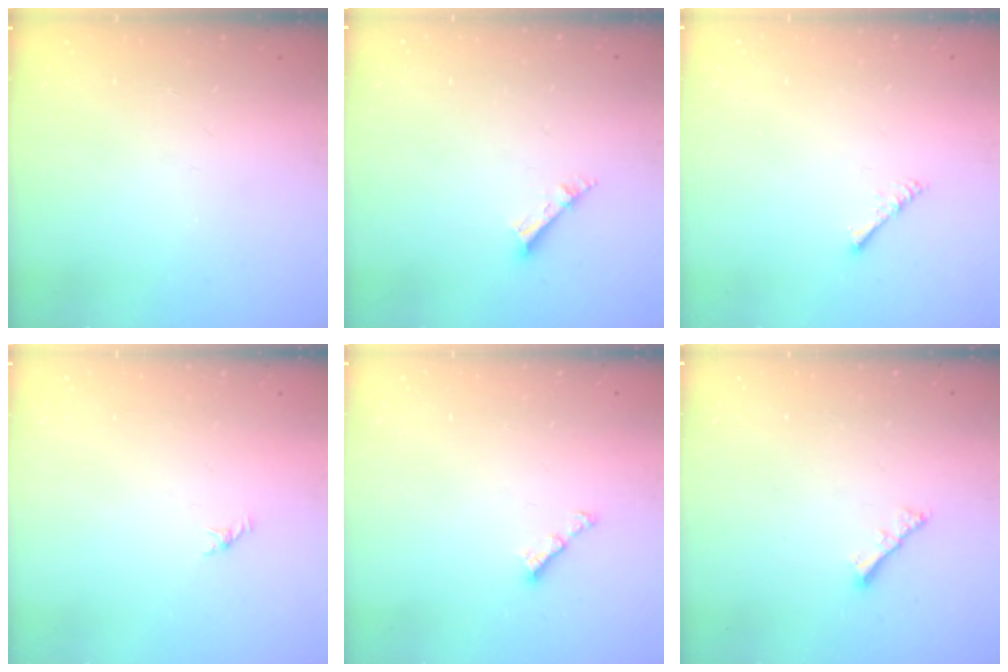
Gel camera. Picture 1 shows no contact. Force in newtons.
{"total": 3.9, "press": 3.8, "slide": 0.5}
{"total": 2.0, "press": 1.9, "slide": 0.4}
{"total": 0.5, "press": 0.3, "slide": 0.4}
{"total": 3.0, "press": 2.9, "slide": 0.5}
{"total": 2.4, "press": 2.4, "slide": 0.6}